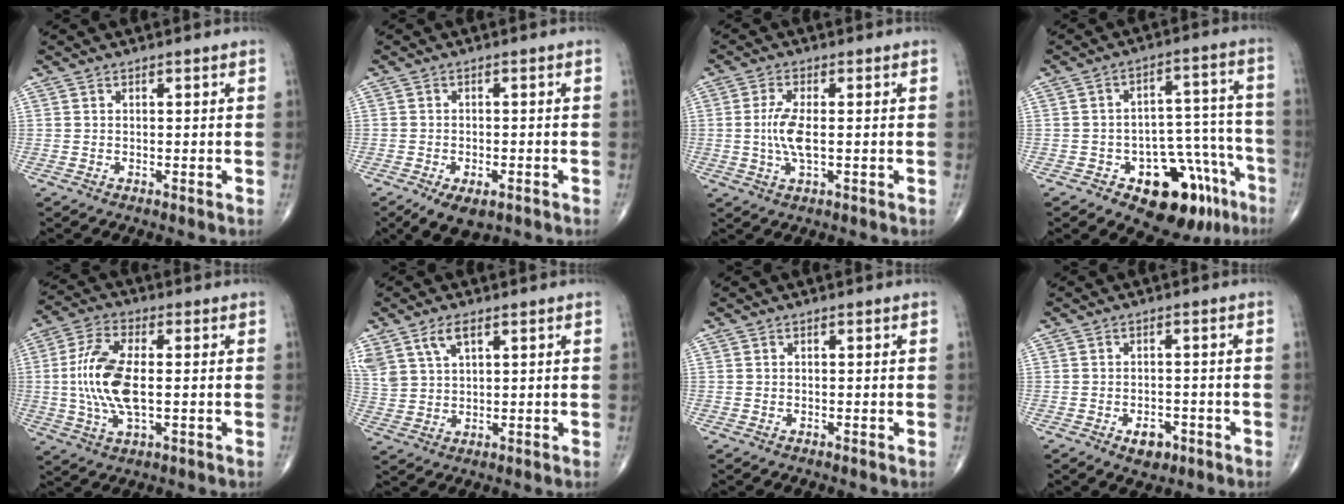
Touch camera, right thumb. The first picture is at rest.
{"total": 6.6, "force": [-3.9, 3.3, 4.3], "torque": [-0.066, 0.004, -0.057]}
{"total": 5.9, "force": [-0.2, 2.1, 5.5], "torque": [-0.127, -0.003, -0.007]}
{"total": 16.1, "force": [-9.0, 8.6, 10.3], "torque": [-0.078, 0.085, -0.117]}
{"total": 12.9, "force": [-0.2, 5.8, 11.5], "torque": [-0.247, 0.006, -0.004]}
{"total": 8.2, "force": [4.4, 4.5, 5.2], "torque": [-0.114, -0.007, 0.096]}
{"total": 0.0}
{"total": 3.9, "force": [-1.9, 2.5, 2.2], "torque": [-0.017, 0.010, -0.023]}